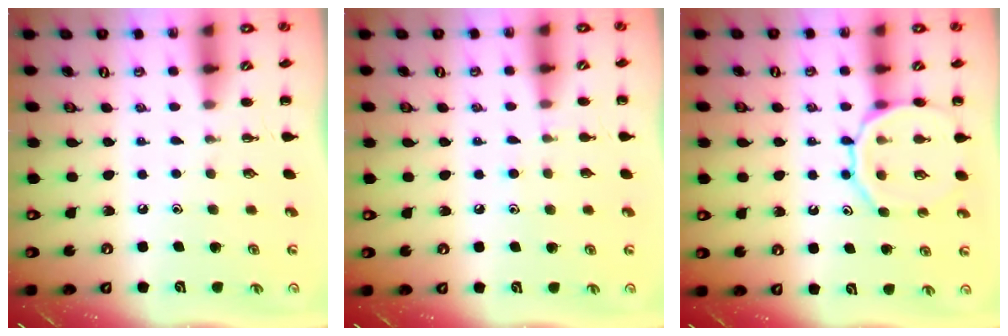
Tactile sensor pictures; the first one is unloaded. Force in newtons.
{"total": 4.8, "press": 4.5, "slide": 1.7}
{"total": 12.8, "press": 12.7, "slide": 1.6}